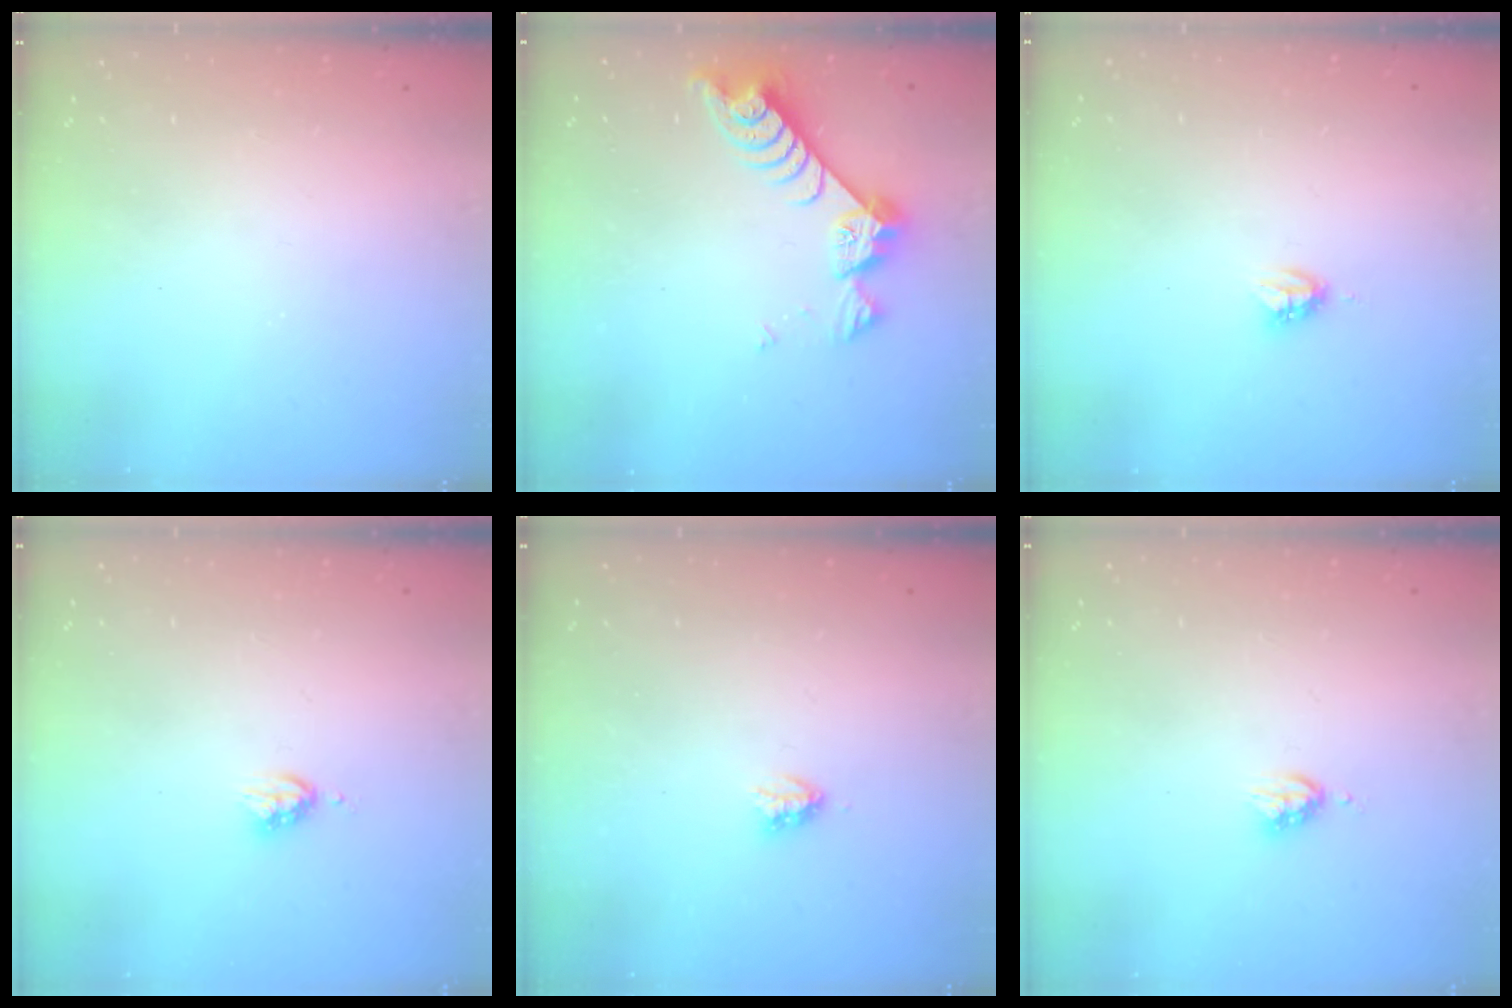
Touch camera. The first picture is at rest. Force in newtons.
{"total": 8.8, "press": 8.8, "slide": 0.8}
{"total": 3.9, "press": 3.9, "slide": 0.5}
{"total": 4.2, "press": 4.2, "slide": 0.6}
{"total": 2.9, "press": 2.9, "slide": 0.5}
{"total": 4.2, "press": 4.2, "slide": 0.6}